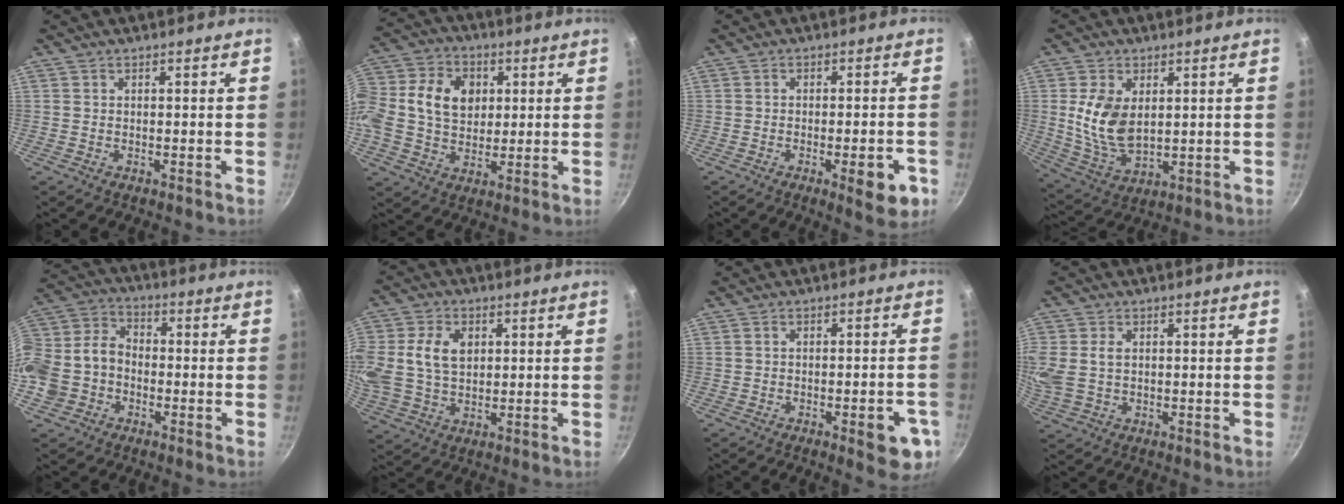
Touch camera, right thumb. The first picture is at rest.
{"total": 18.7, "force": [2.9, 14.2, 11.9], "torque": [-0.232, 0.033, 0.040]}
{"total": 7.7, "force": [-3.2, 2.2, 6.7], "torque": [-0.068, 0.007, -0.038]}
{"total": 10.9, "force": [1.9, 6.7, 8.4], "torque": [-0.158, -0.022, 0.047]}
{"total": 15.5, "force": [-4.0, 12.6, 8.2], "torque": [-0.168, 0.059, -0.083]}
{"total": 13.7, "force": [2.6, 9.9, 9.0], "torque": [-0.188, 0.015, 0.050]}
{"total": 7.8, "force": [-3.1, 2.6, 6.7], "torque": [-0.061, 0.011, -0.035]}
{"total": 7.6, "force": [1.0, 5.3, 5.3], "torque": [-0.114, 0.002, 0.020]}